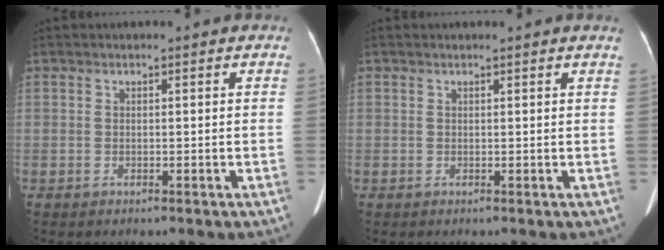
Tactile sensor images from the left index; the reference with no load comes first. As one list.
[{"total": 1.2, "force": [1.1, -0.1, 0.4], "torque": [-0.016, 0.004, 0.015]}]